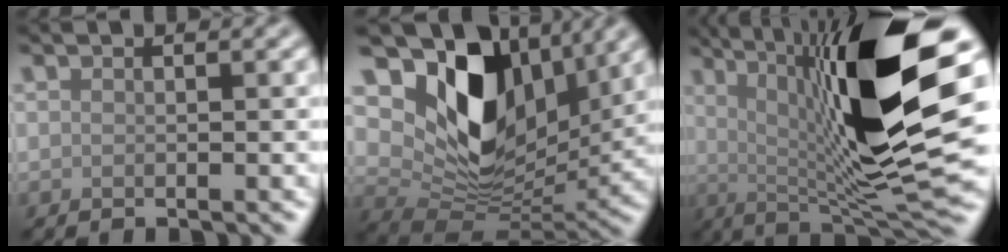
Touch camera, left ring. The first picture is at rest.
{"total": 12.8, "force": [4.6, 7.8, 9.0], "torque": [-0.150, -0.015, 0.089]}
{"total": 17.3, "force": [3.8, 4.4, 16.3], "torque": [-0.258, 0.005, 0.058]}